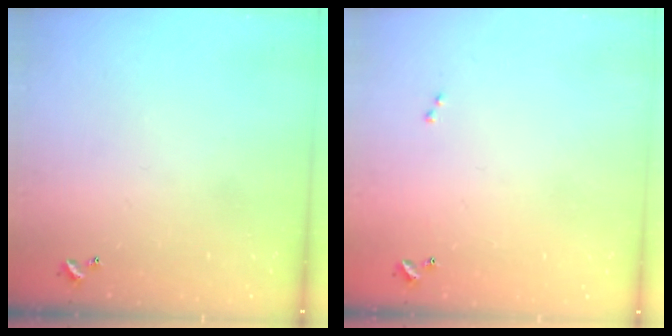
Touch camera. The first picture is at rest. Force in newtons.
{"total": 0.7, "press": 0.6, "slide": 0.4}